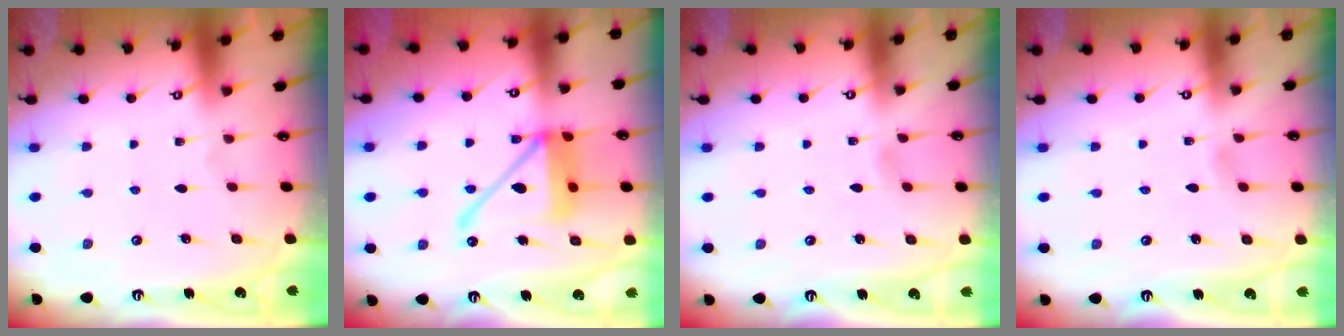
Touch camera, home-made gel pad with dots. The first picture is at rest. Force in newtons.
{"total": 15.1, "press": 14.9, "slide": 2.2}
{"total": 2.1, "press": 2.1, "slide": 0.3}
{"total": 2.1, "press": 2.1, "slide": 0.3}